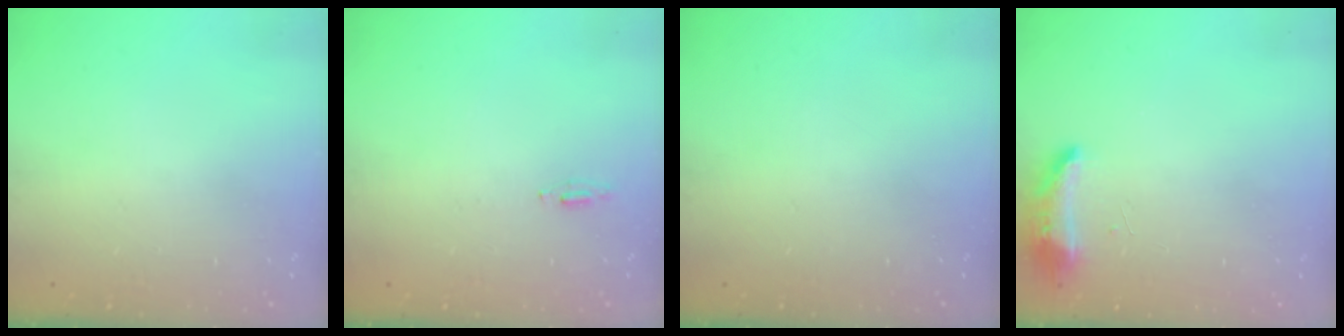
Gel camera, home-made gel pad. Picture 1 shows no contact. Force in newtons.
{"total": 4.6, "press": 4.4, "slide": 1.6}
{"total": 0.0}
{"total": 8.5, "press": 8.3, "slide": 2.0}